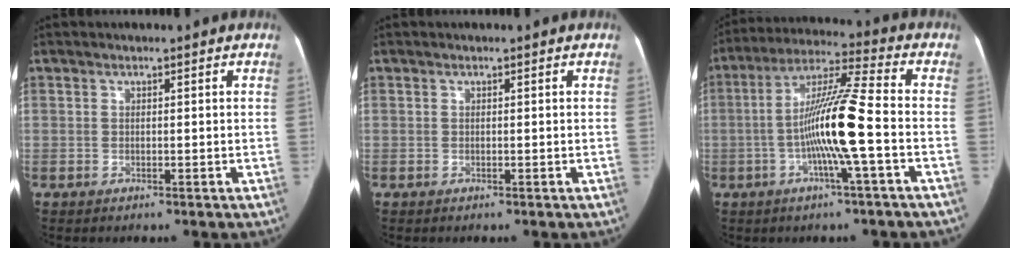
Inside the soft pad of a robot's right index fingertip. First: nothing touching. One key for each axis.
{"total": 0.0}
{"total": 12.4, "fx": -2.7, "fy": -0.6, "fz": 12.1, "tx": -0.228, "ty": 0.008, "tz": -0.057}